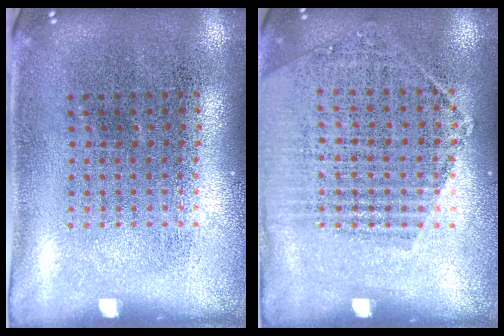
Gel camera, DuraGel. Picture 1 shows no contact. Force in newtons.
{"total": 1.4, "press": 1.4, "slide": 0.4}